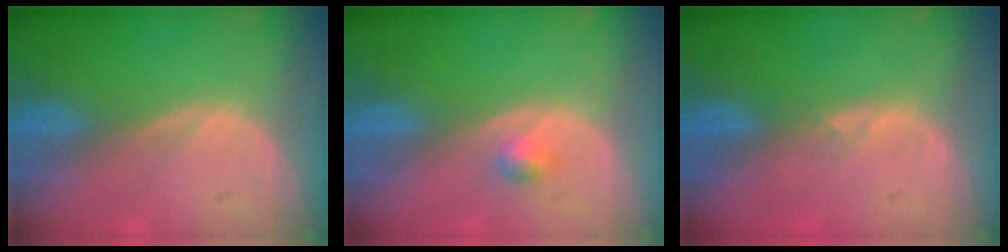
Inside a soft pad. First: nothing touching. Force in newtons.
{"total": 1.8, "press": 1.6, "slide": 0.9}
{"total": 0.7, "press": 0.6, "slide": 0.3}